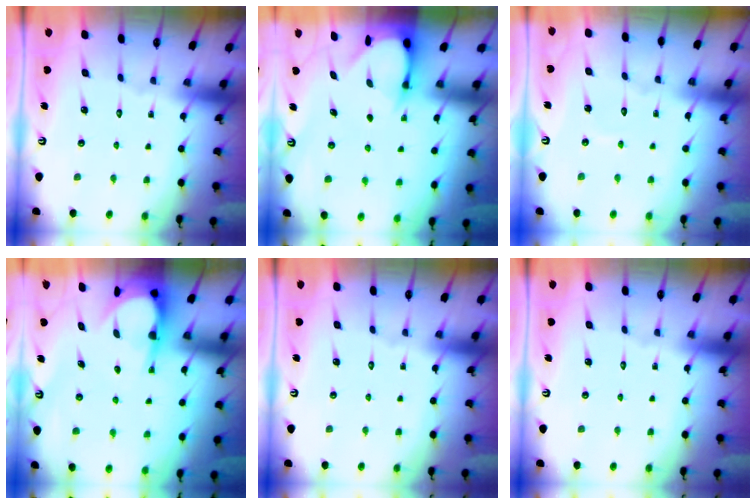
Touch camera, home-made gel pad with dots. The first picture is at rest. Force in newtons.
{"total": 3.9, "press": 3.9, "slide": 0.4}
{"total": 3.3, "press": 3.3, "slide": 0.4}
{"total": 5.5, "press": 5.5, "slide": 0.4}
{"total": 0.0}
{"total": 0.0}